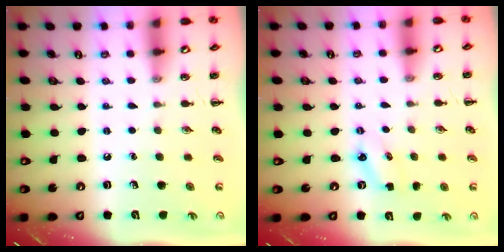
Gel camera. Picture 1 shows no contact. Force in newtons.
{"total": 2.9, "press": 2.8, "slide": 0.7}